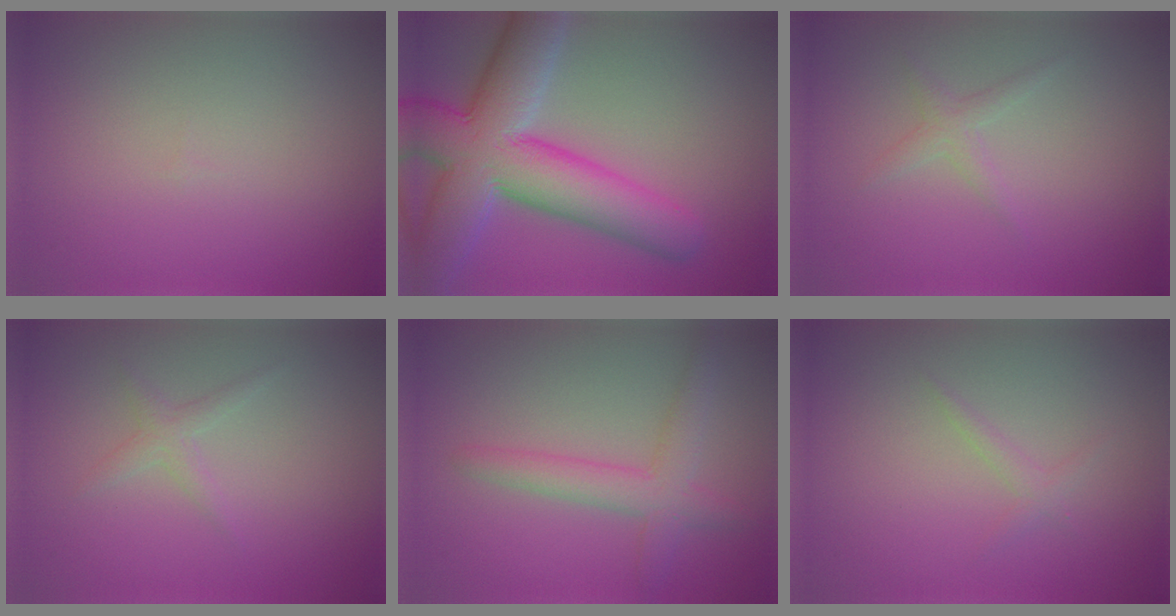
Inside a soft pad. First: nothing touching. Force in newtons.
{"total": 11.4, "press": 11.4, "slide": 0.7}
{"total": 1.3, "press": 1.3, "slide": 0.0}
{"total": 1.3, "press": 1.3, "slide": 0.0}
{"total": 3.4, "press": 3.4, "slide": 0.2}
{"total": 1.0, "press": 1.0, "slide": 0.0}